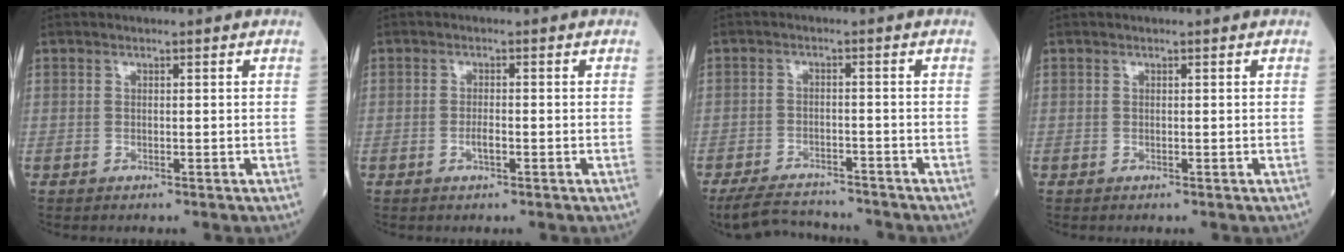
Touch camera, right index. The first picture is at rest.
{"total": 1.5, "force": [-0.5, 0.4, 1.3], "torque": [-0.023, 0.002, -0.007]}
{"total": 7.9, "force": [-7.4, 1.6, 1.9], "torque": [-0.035, -0.004, -0.121]}
{"total": 0.0}